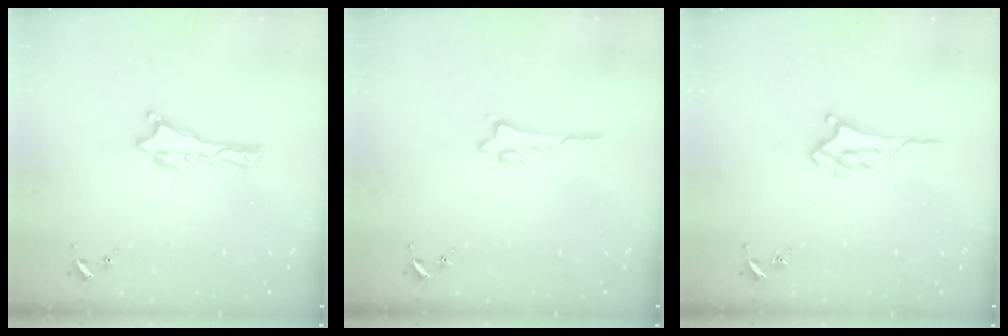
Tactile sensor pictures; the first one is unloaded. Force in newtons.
{"total": 0.0}
{"total": 1.7, "press": 1.7, "slide": 0.2}